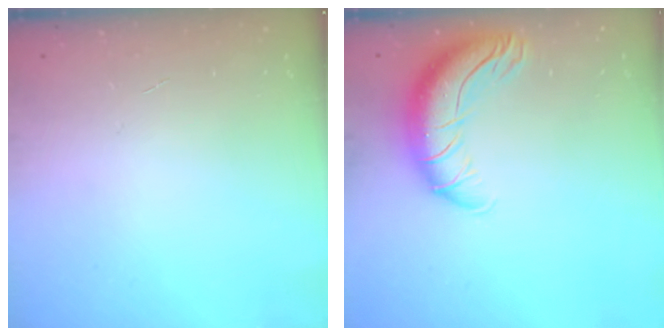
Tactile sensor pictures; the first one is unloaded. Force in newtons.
{"total": 13.1, "press": 12.7, "slide": 3.1}